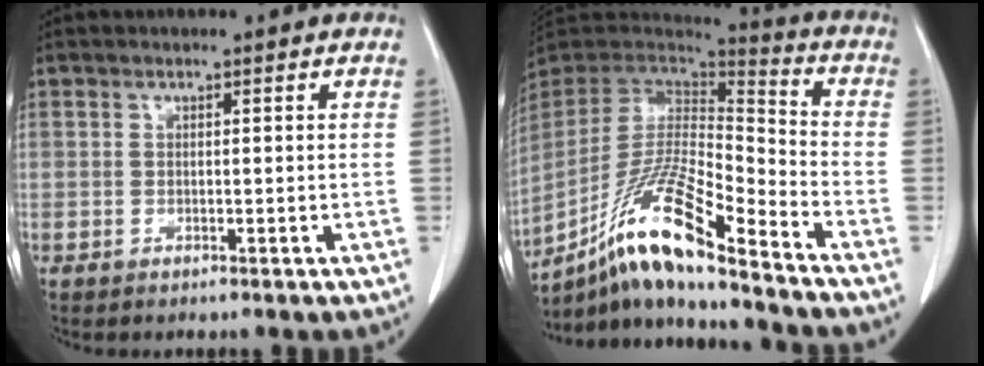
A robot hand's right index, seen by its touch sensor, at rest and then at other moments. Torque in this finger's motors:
{"motor_torque": [1.29, -0.84, 0.34, 0.15]}